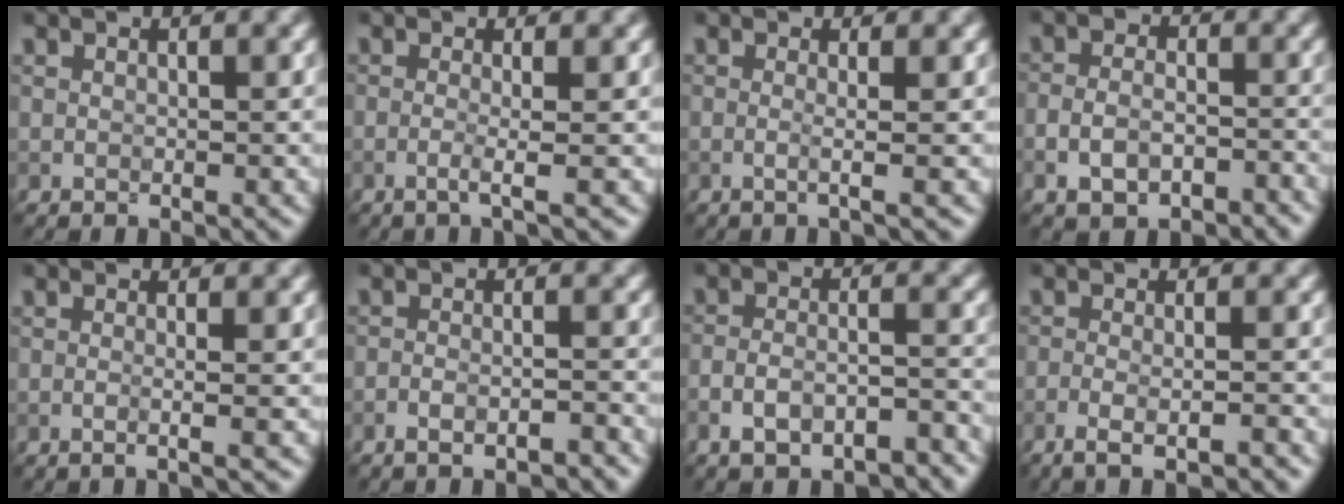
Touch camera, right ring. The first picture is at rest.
{"total": 2.1, "force": [-0.4, 0.7, 1.9], "torque": [-0.028, -0.004, -0.016]}
{"total": 2.6, "force": [0.4, 1.3, 2.3], "torque": [-0.016, 0.002, -0.024]}
{"total": 4.3, "force": [-2.7, 2.3, 2.5], "torque": [-0.043, 0.003, -0.054]}
{"total": 3.0, "force": [0.3, 1.6, 2.5], "torque": [-0.003, 0.003, -0.028]}
{"total": 4.0, "force": [-3.4, 0.9, 1.9], "torque": [-0.027, 0.009, -0.053]}
{"total": 5.8, "force": [-4.6, 1.7, 2.9], "torque": [-0.056, 0.000, -0.079]}
{"total": 4.3, "force": [-2.8, 1.1, 3.0], "torque": [-0.046, -0.001, -0.047]}